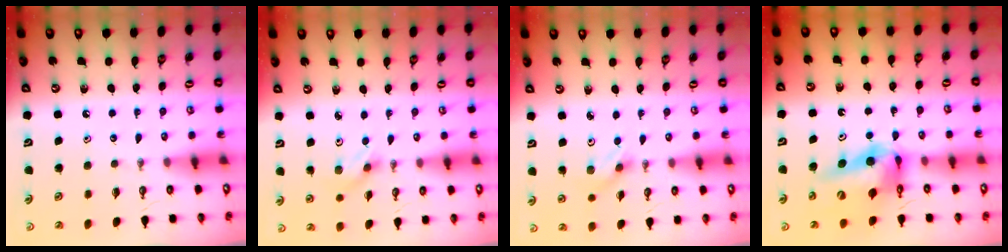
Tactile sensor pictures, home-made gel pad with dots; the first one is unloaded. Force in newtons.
{"total": 2.0, "press": 1.9, "slide": 0.6}
{"total": 2.0, "press": 1.9, "slide": 0.6}
{"total": 13.2, "press": 13.2, "slide": 1.2}